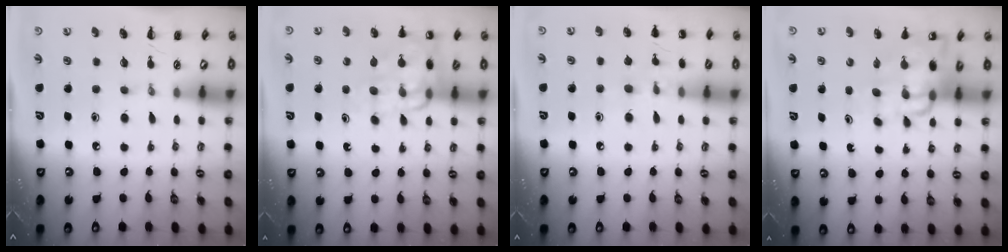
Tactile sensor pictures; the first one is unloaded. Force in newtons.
{"total": 12.1, "press": 11.7, "slide": 2.8}
{"total": 7.0, "press": 6.7, "slide": 1.9}
{"total": 11.7, "press": 11.1, "slide": 3.6}